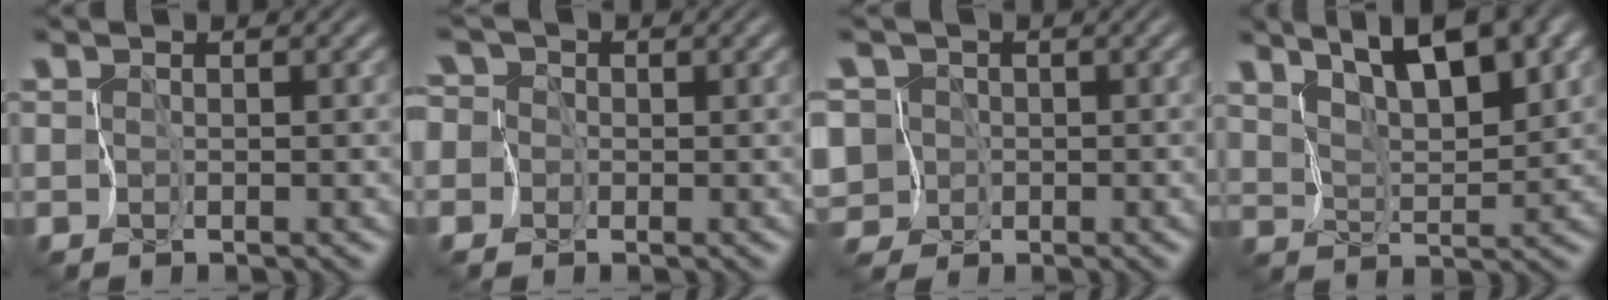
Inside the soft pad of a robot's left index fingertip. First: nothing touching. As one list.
[{"total": 5.9, "force": [-0.9, 5.5, 2.0], "torque": [-0.060, 0.018, -0.065]}, {"total": 7.4, "force": [-2.0, 6.5, 2.8], "torque": [-0.080, 0.022, -0.076]}, {"total": 6.8, "force": [4.9, 1.3, 4.5], "torque": [-0.088, 0.013, 0.072]}]